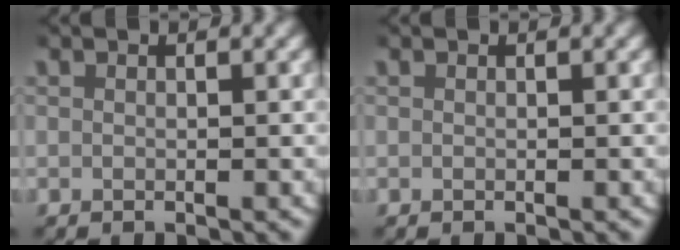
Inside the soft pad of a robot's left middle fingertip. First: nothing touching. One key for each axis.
{"total": 0.0}